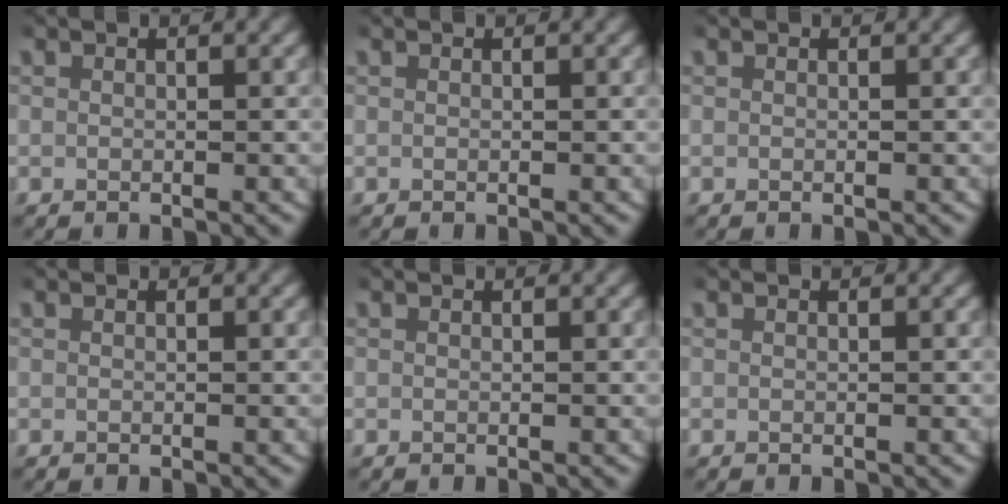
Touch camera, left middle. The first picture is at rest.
{"total": 0.0}
{"total": 0.0}
{"total": 0.0}
{"total": 0.0}
{"total": 0.0}